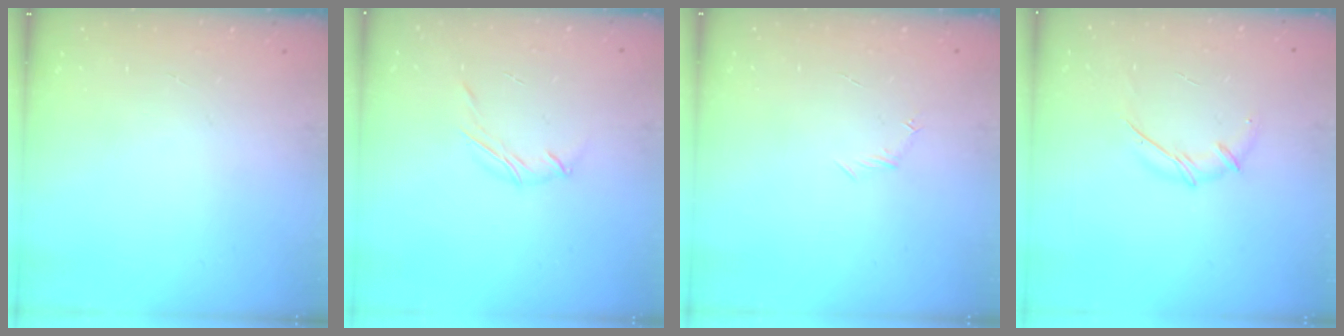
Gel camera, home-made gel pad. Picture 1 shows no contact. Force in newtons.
{"total": 4.4, "press": 4.3, "slide": 0.8}
{"total": 3.9, "press": 3.7, "slide": 1.0}
{"total": 5.9, "press": 5.7, "slide": 1.3}